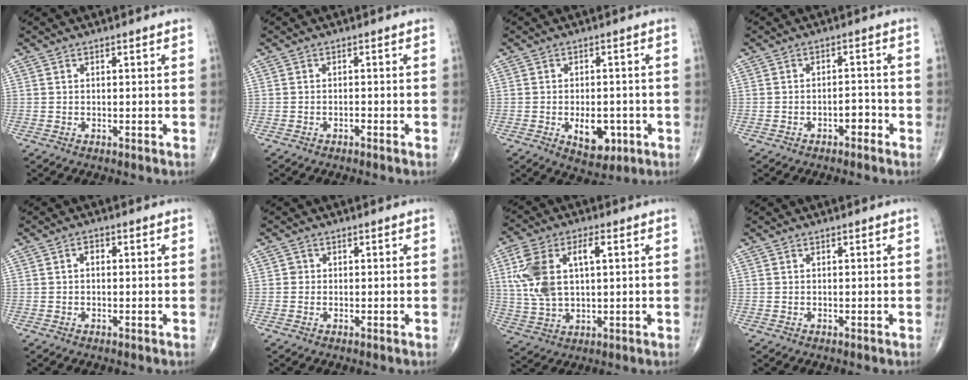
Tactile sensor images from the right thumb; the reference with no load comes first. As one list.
[{"total": 0.6, "force": [-0.6, 0.0, 0.3], "torque": [-0.006, 0.002, -0.011]}, {"total": 7.0, "force": [-2.1, 4.0, 5.2], "torque": [-0.056, 0.003, -0.021]}, {"total": 2.8, "force": [-1.7, 1.3, 1.8], "torque": [-0.016, 0.017, -0.028]}, {"total": 1.7, "force": [0.2, 1.1, 1.3], "torque": [-0.018, 0.006, 0.000]}, {"total": 1.0, "force": [0.0, 0.9, 0.2], "torque": [0.003, 0.003, -0.002]}, {"total": 13.1, "force": [2.9, 6.8, 10.8], "torque": [-0.229, 0.012, 0.061]}, {"total": 0.0}]